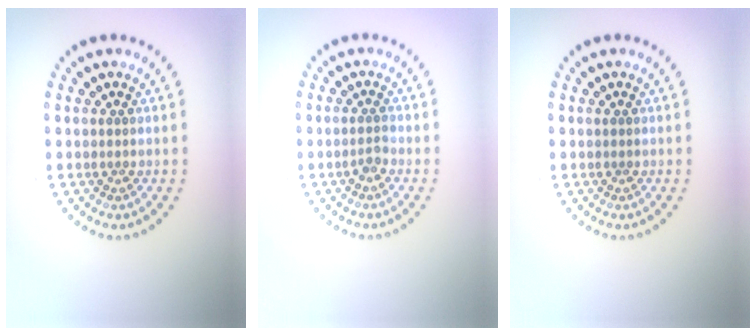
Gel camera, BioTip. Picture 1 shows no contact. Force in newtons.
{"total": 0.9, "press": 0.7, "slide": 0.4}
{"total": 0.0}